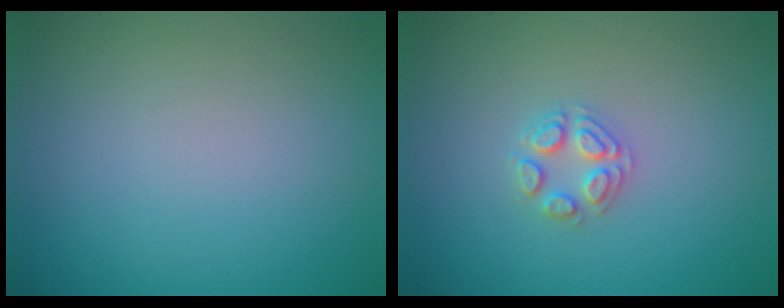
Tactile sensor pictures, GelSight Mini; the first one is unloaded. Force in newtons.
{"total": 2.2, "press": 2.2, "slide": 0.2}